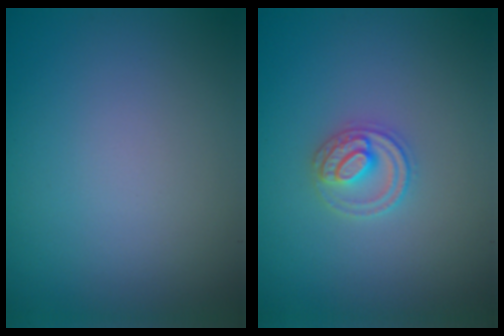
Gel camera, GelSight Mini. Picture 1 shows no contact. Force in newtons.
{"total": 2.5, "press": 2.4, "slide": 0.3}